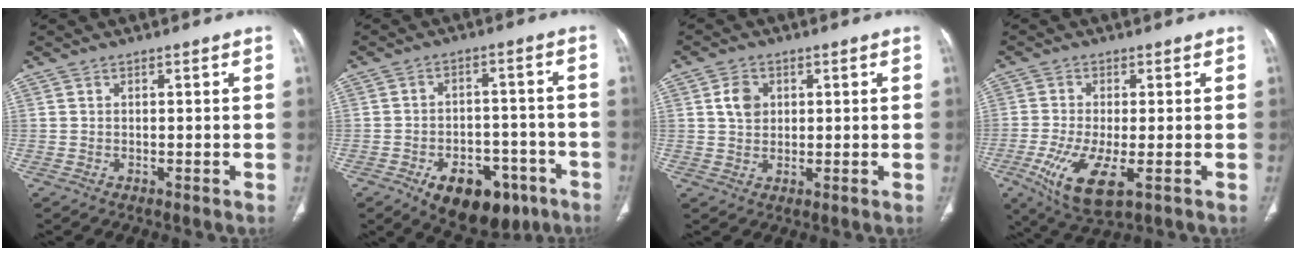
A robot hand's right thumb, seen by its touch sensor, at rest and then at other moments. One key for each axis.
{"total": 14.3, "fx": -7.7, "fy": 8.4, "fz": 8.6, "tx": -0.082, "ty": 0.037, "tz": -0.102}
{"total": 4.2, "fx": 1.2, "fy": 3.2, "fz": 2.4, "tx": -0.030, "ty": -0.003, "tz": 0.023}
{"total": 11.0, "fx": -3.7, "fy": 3.7, "fz": 9.6, "tx": -0.197, "ty": -0.020, "tz": -0.059}